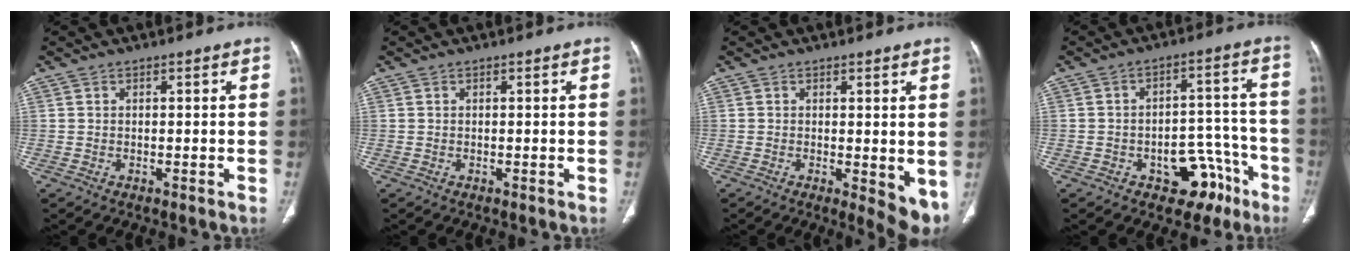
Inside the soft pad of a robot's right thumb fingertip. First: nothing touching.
{"total": 0.0}
{"total": 6.3, "force": [-0.4, 2.4, 5.8], "torque": [-0.071, -0.017, -0.002]}
{"total": 11.3, "force": [-6.3, 7.2, 6.1], "torque": [-0.030, 0.063, -0.078]}